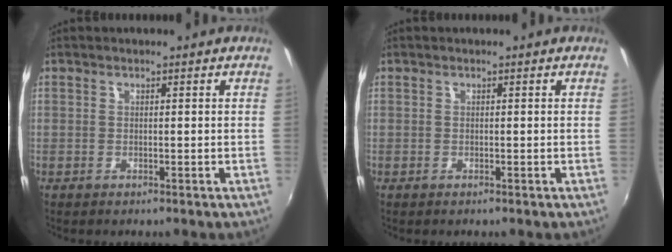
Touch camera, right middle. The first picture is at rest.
{"total": 0.0}